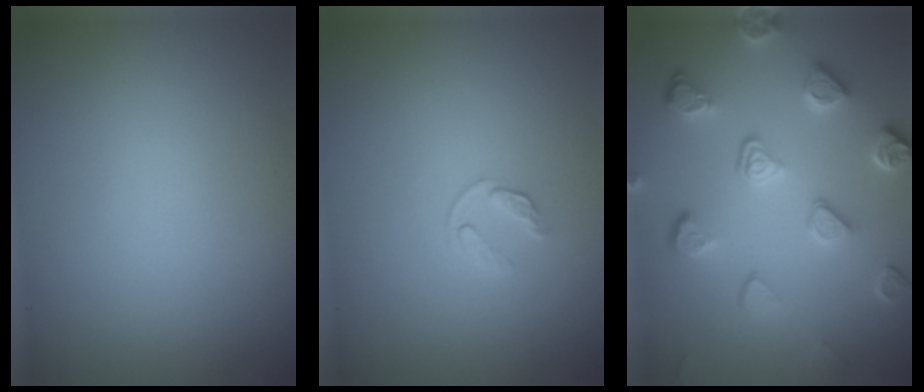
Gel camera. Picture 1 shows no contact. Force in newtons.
{"total": 0.9, "press": 0.5, "slide": 0.8}
{"total": 5.2, "press": 4.2, "slide": 3.0}